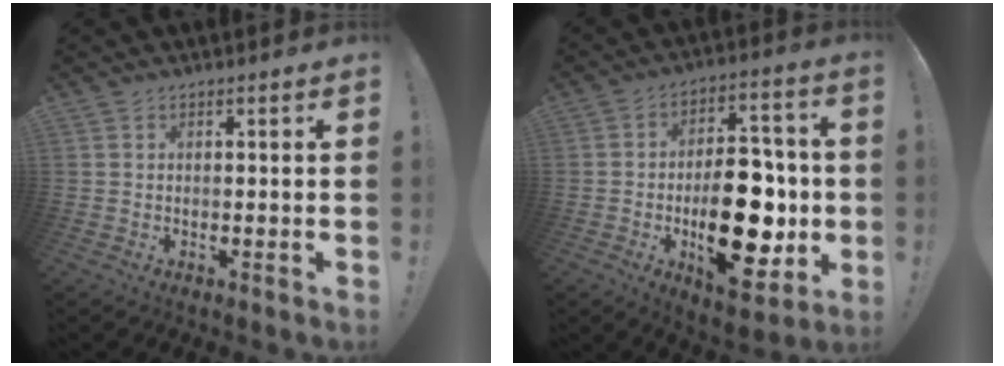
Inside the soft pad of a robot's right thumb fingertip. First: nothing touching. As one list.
[{"total": 22.1, "force": [-4.0, 12.7, 17.7], "torque": [-0.246, 0.014, -0.047]}]